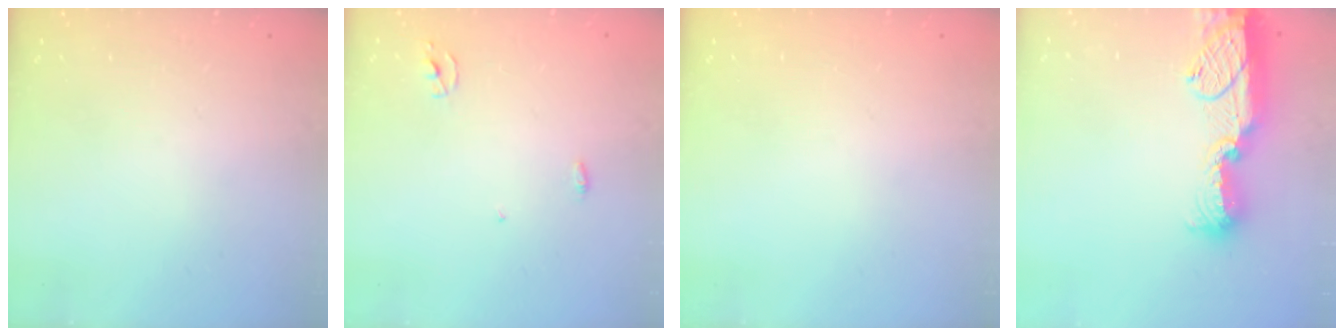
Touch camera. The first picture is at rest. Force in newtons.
{"total": 2.3, "press": 2.3, "slide": 0.1}
{"total": 0.0}
{"total": 17.4, "press": 16.6, "slide": 5.5}